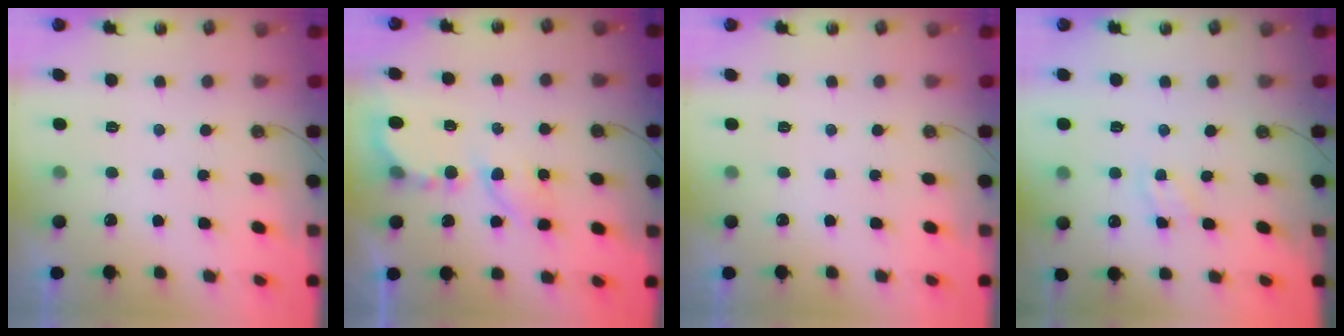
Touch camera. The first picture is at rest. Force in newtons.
{"total": 6.0, "press": 6.0, "slide": 0.6}
{"total": 0.0}
{"total": 5.2, "press": 5.1, "slide": 0.6}